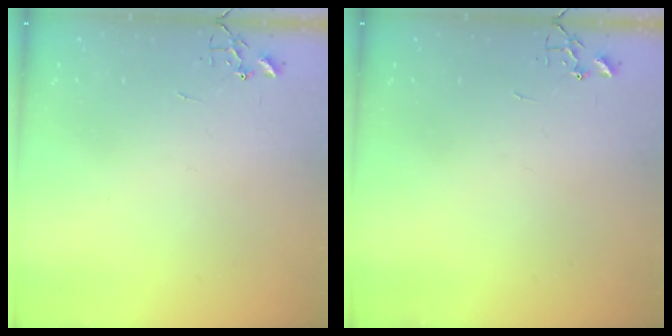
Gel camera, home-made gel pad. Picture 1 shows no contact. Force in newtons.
{"total": 0.0}